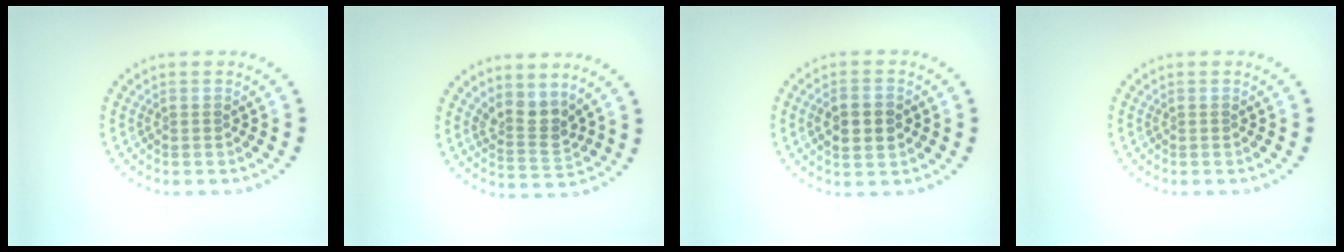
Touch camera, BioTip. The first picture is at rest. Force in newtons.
{"total": 2.8, "press": 2.2, "slide": 1.8}
{"total": 2.9, "press": 2.9, "slide": 0.1}
{"total": 0.0}